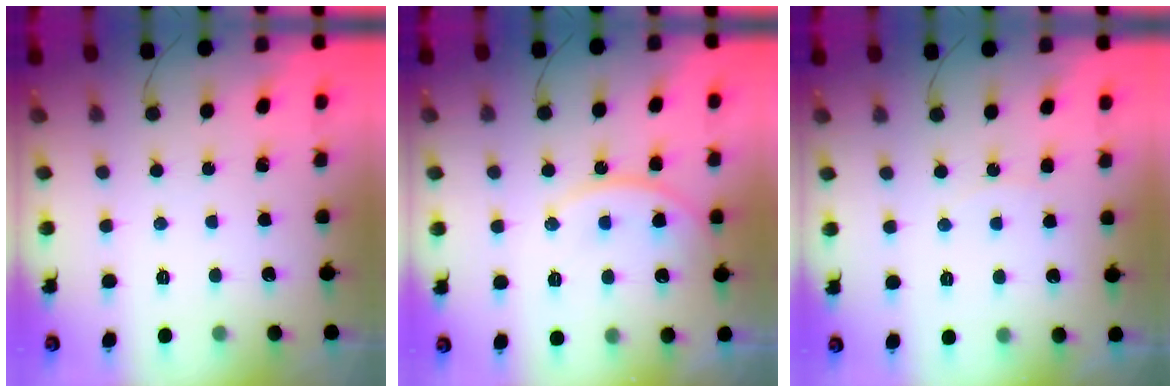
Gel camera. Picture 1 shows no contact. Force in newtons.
{"total": 15.6, "press": 15.2, "slide": 3.6}
{"total": 5.3, "press": 5.3, "slide": 0.5}